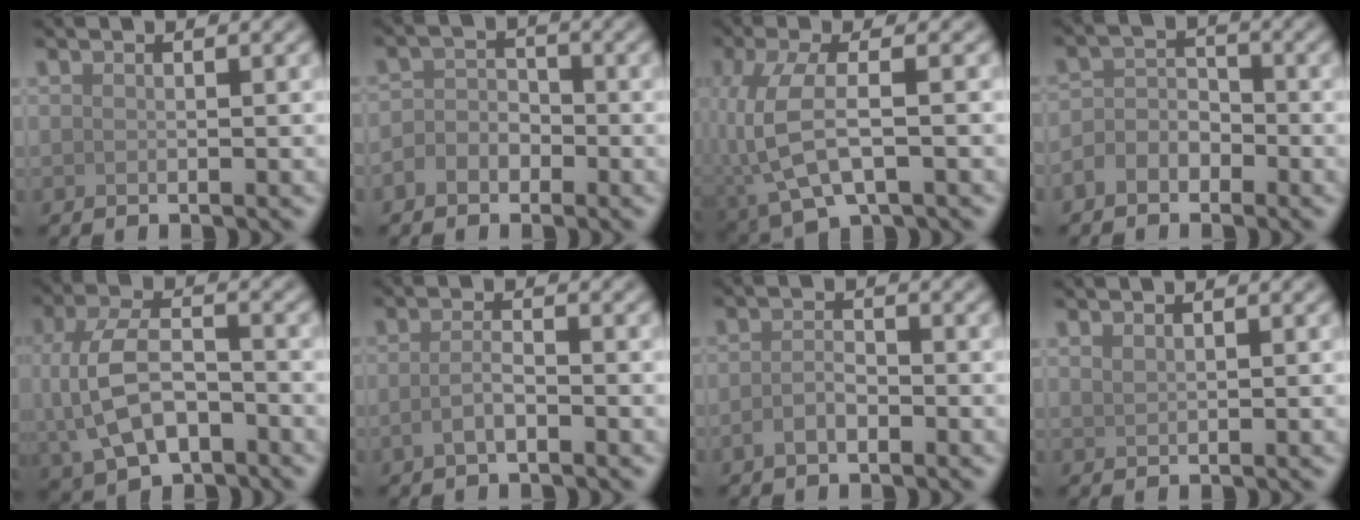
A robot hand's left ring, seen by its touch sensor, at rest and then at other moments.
{"total": 2.2, "force": [-1.1, 1.7, 0.9], "torque": [-0.009, 0.004, -0.029]}
{"total": 6.1, "force": [-1.5, 2.6, 5.4], "torque": [-0.130, -0.007, -0.029]}
{"total": 2.5, "force": [-1.4, 1.7, 1.1], "torque": [-0.014, 0.008, -0.033]}
{"total": 8.0, "force": [-1.4, 5.1, 5.9], "torque": [-0.130, -0.002, -0.031]}
{"total": 1.8, "force": [-0.8, 0.7, 1.5], "torque": [-0.032, 0.001, -0.019]}
{"total": 1.8, "force": [-0.8, 1.0, 1.3], "torque": [-0.028, 0.000, -0.020]}
{"total": 0.7, "force": [0.7, 0.2, 0.2], "torque": [-0.007, 0.000, 0.016]}